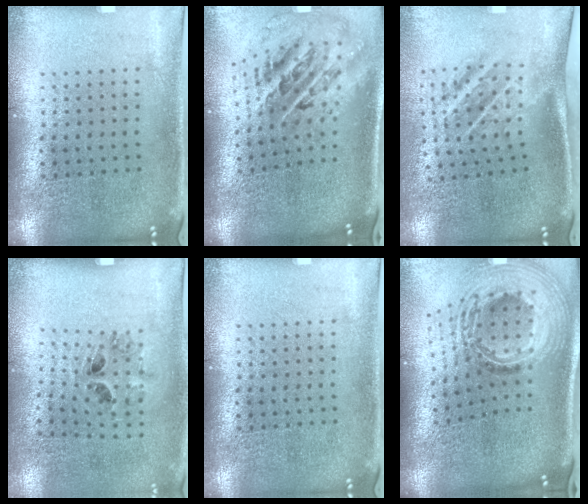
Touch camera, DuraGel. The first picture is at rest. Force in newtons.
{"total": 2.8, "press": 1.9, "slide": 2.0}
{"total": 1.8, "press": 1.1, "slide": 1.4}
{"total": 1.3, "press": 0.6, "slide": 1.1}
{"total": 0.0}
{"total": 2.7, "press": 1.8, "slide": 2.0}